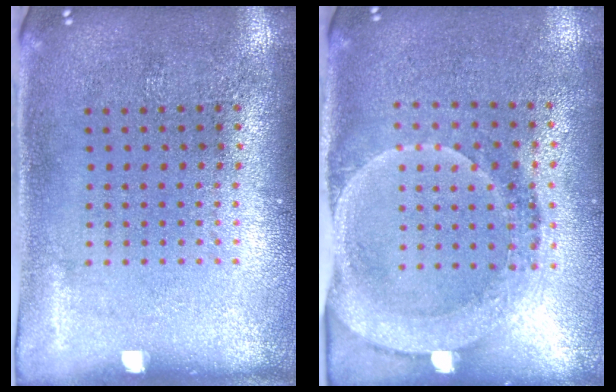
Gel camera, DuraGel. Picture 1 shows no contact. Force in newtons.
{"total": 1.8, "press": 1.6, "slide": 0.7}